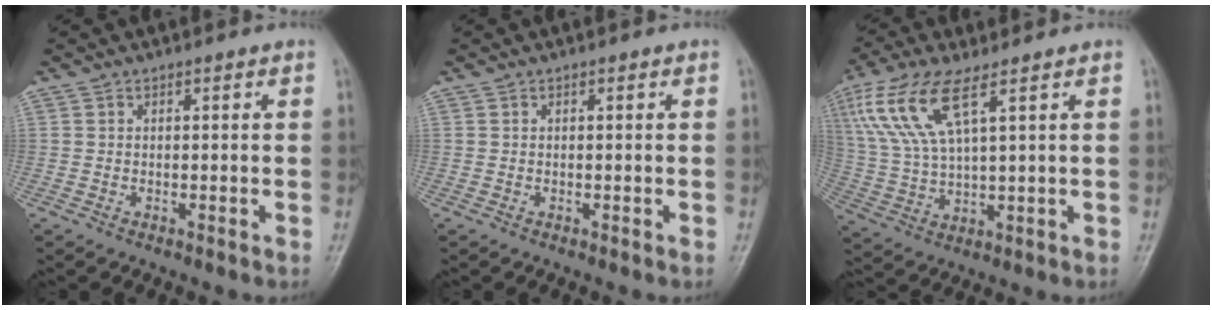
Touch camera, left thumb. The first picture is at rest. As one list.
[{"total": 0.0}, {"total": 12.7, "force": [6.1, 4.1, 10.4], "torque": [-0.237, -0.009, 0.126]}]